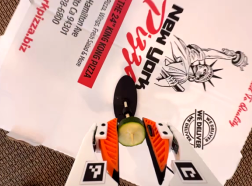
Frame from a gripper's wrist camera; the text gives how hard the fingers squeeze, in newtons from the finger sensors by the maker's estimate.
{"total": 9.6, "left": 9.9, "right": 9.3}